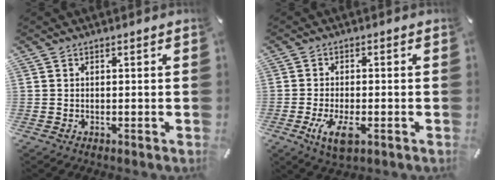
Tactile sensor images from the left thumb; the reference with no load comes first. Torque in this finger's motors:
{"motor_torque": [0.02, 0.24, 0.17, 0.07, 0.04]}